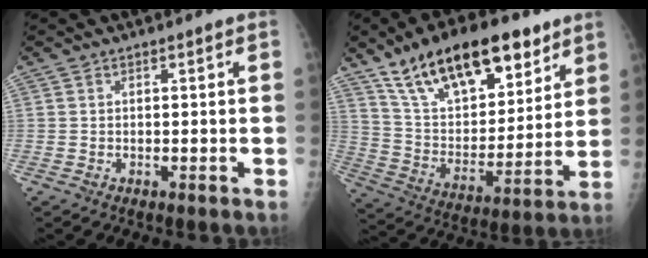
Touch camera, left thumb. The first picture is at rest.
{"total": 24.0, "force": [15.2, 10.9, 15.1], "torque": [-0.213, -0.041, 0.264]}